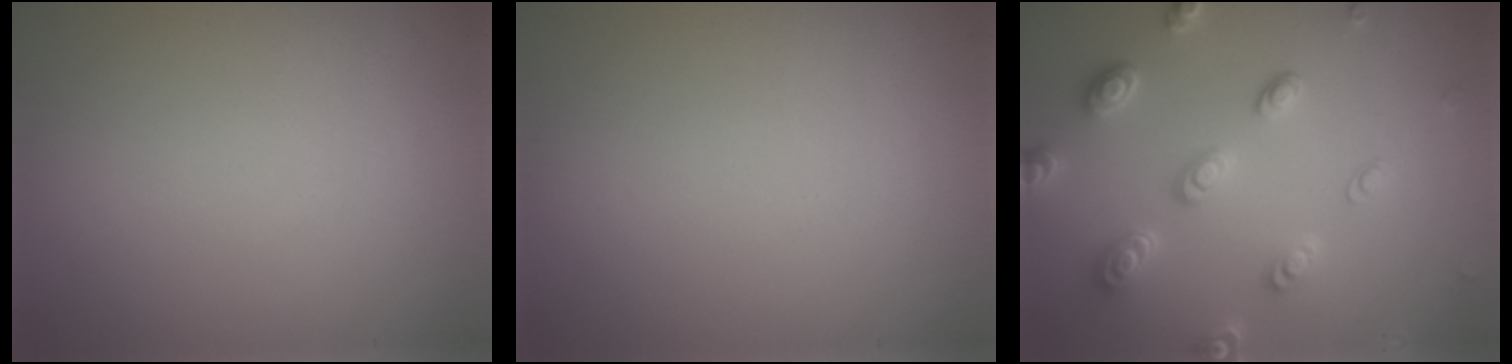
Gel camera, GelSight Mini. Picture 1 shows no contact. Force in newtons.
{"total": 0.0}
{"total": 4.5, "press": 3.6, "slide": 2.7}